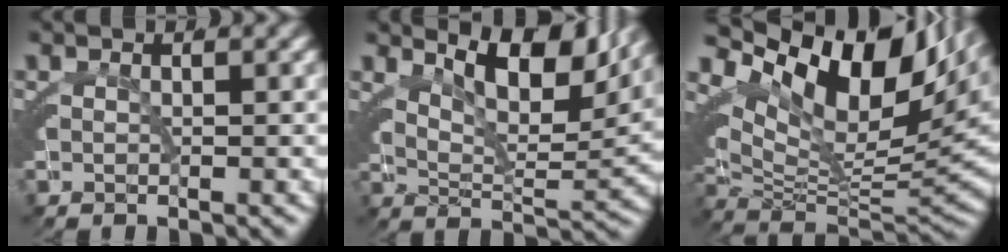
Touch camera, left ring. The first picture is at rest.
{"total": 7.6, "force": [5.3, 1.6, 5.2], "torque": [-0.070, 0.008, 0.084]}
{"total": 17.4, "force": [6.7, 9.3, 13.1], "torque": [-0.190, 0.020, 0.098]}